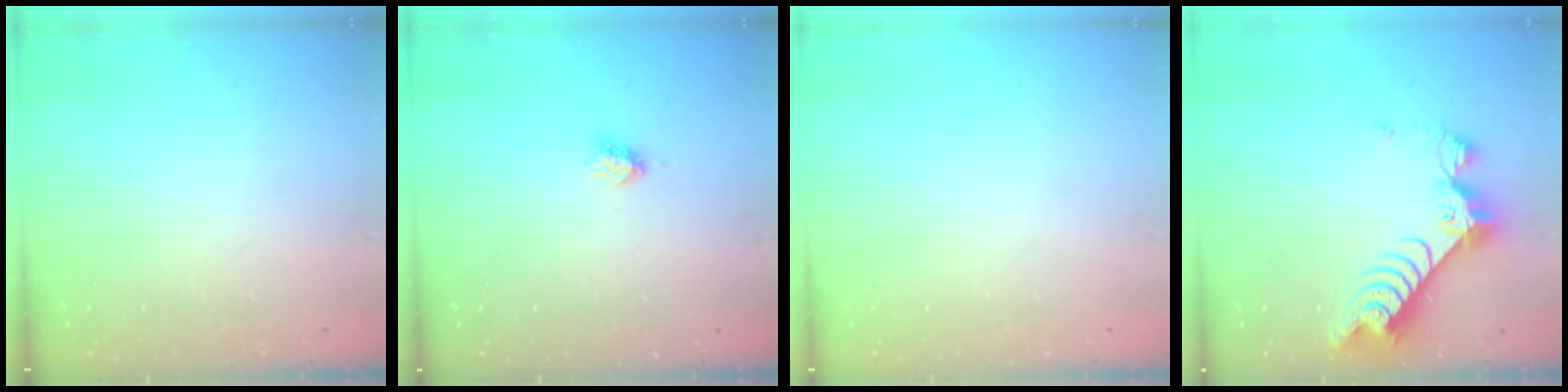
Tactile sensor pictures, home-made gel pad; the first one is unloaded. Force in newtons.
{"total": 3.1, "press": 3.1, "slide": 0.2}
{"total": 0.0}
{"total": 9.9, "press": 9.8, "slide": 1.0}